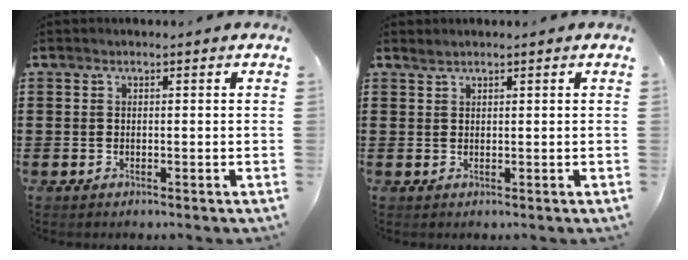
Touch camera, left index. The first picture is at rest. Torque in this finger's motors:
{"motor_torque": [0.29, 0.23, 0.02, 0.01]}